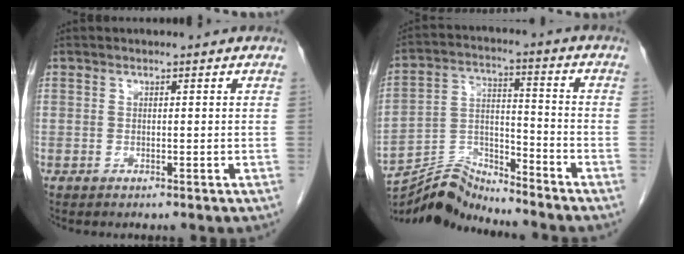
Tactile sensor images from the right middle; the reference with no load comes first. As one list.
[{"total": 10.1, "force": [-10.1, -0.5, 0.2], "torque": [-0.010, 0.030, -0.190]}]